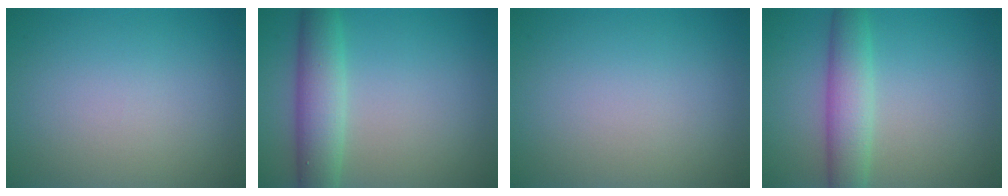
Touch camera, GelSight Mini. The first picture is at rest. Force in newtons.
{"total": 4.8, "press": 4.8, "slide": 0.2}
{"total": 0.0}
{"total": 4.3, "press": 4.3, "slide": 0.0}